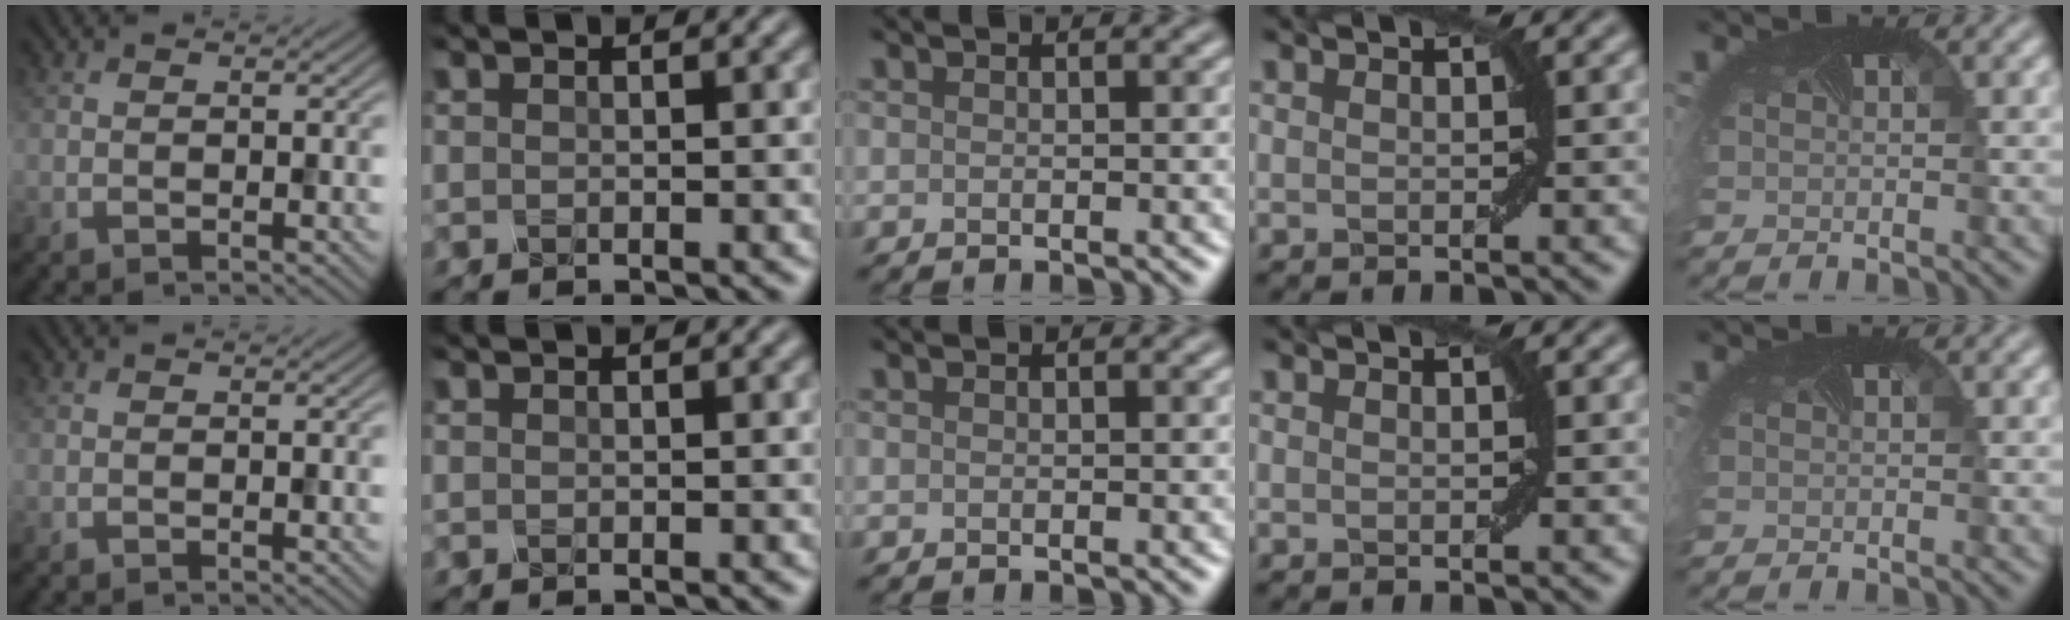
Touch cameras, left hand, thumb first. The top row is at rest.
{}